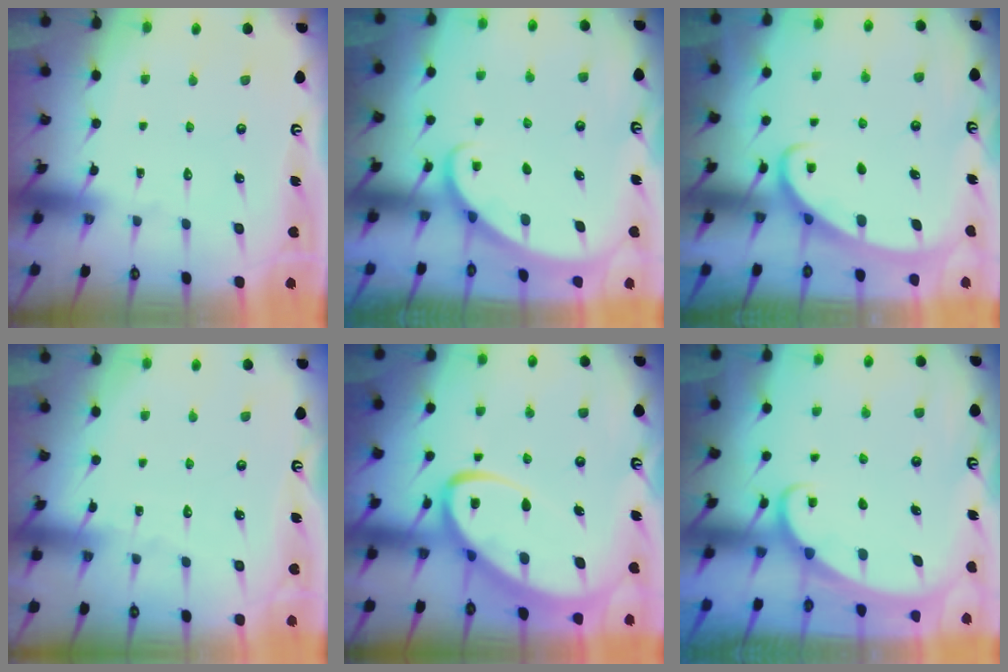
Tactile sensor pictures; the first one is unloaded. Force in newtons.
{"total": 2.0, "press": 2.0, "slide": 0.1}
{"total": 2.7, "press": 2.7, "slide": 0.3}
{"total": 3.6, "press": 3.6, "slide": 0.3}
{"total": 10.5, "press": 10.4, "slide": 1.1}
{"total": 1.8, "press": 1.8, "slide": 0.1}